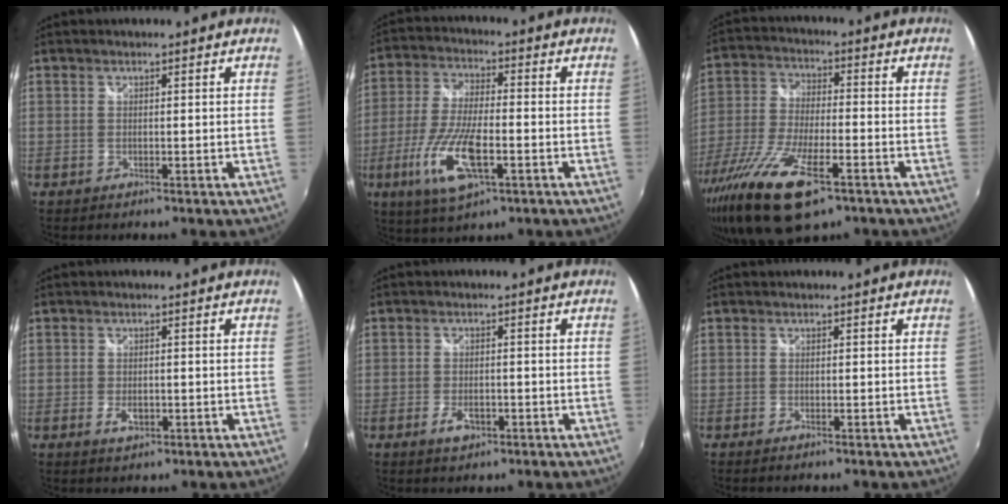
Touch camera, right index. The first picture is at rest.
{"total": 13.5, "force": [-5.0, 4.3, 11.8], "torque": [-0.251, -0.017, -0.095]}
{"total": 19.5, "force": [-11.4, 6.7, 14.4], "torque": [-0.297, -0.059, -0.212]}
{"total": 2.7, "force": [-0.9, 1.6, 2.0], "torque": [-0.036, -0.005, -0.015]}
{"total": 3.6, "force": [-1.8, 1.9, 2.4], "torque": [-0.053, -0.005, -0.030]}
{"total": 0.9, "force": [-0.7, 0.4, 0.5], "torque": [-0.010, -0.004, -0.015]}